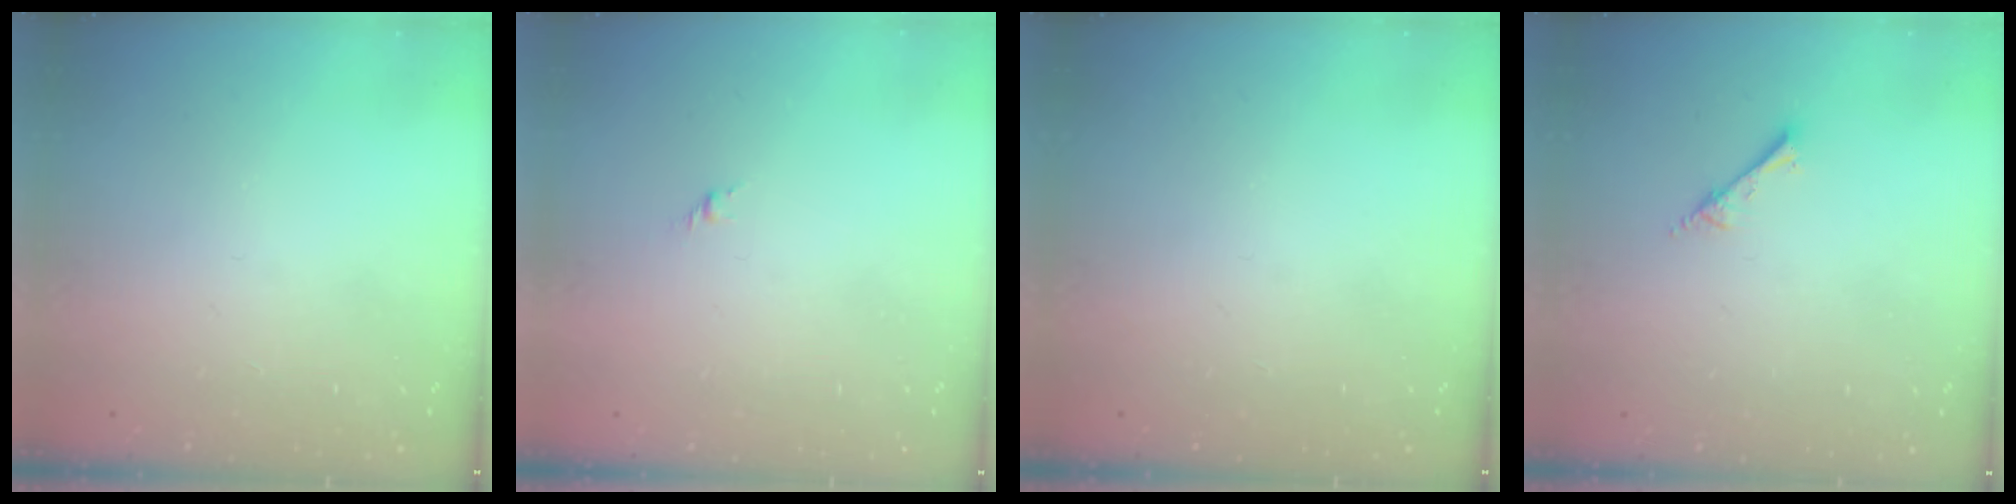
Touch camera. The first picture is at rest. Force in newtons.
{"total": 1.6, "press": 1.5, "slide": 0.6}
{"total": 0.0}
{"total": 2.2, "press": 2.2, "slide": 0.3}